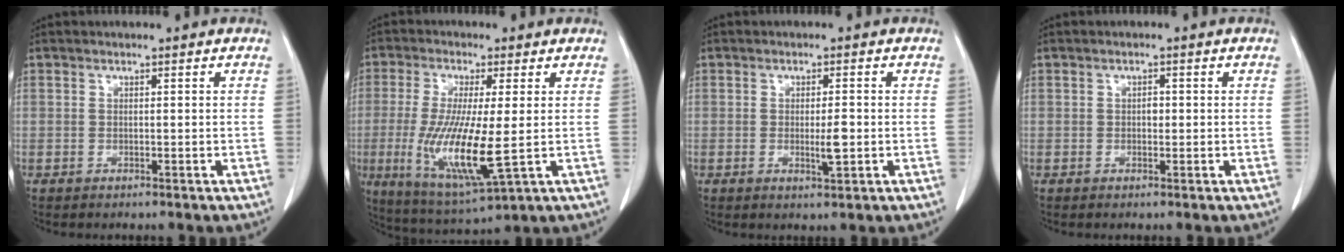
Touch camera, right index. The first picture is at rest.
{"total": 13.5, "force": [-1.7, 1.6, 13.2], "torque": [-0.265, -0.034, -0.023]}
{"total": 3.1, "force": [-0.5, 0.5, 3.0], "torque": [-0.050, -0.002, -0.005]}
{"total": 1.1, "force": [0.0, 0.7, 0.8], "torque": [-0.011, 0.003, -0.001]}